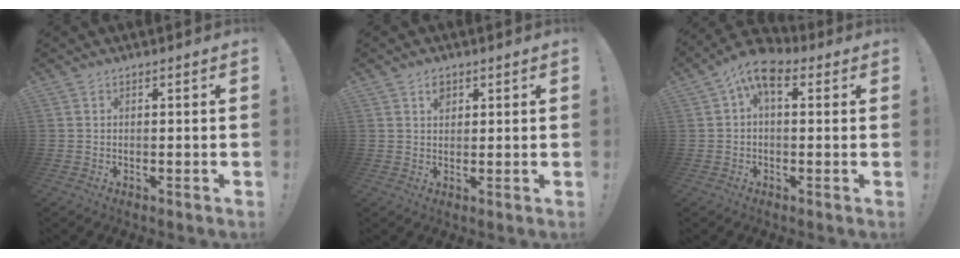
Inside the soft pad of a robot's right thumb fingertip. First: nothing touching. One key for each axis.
{"total": 2.9, "fx": 1.5, "fy": 1.9, "fz": 1.5, "tx": -0.012, "ty": -0.005, "tz": 0.024}
{"total": 8.6, "fx": 3.3, "fy": 4.6, "fz": 6.4, "tx": -0.106, "ty": -0.006, "tz": 0.061}